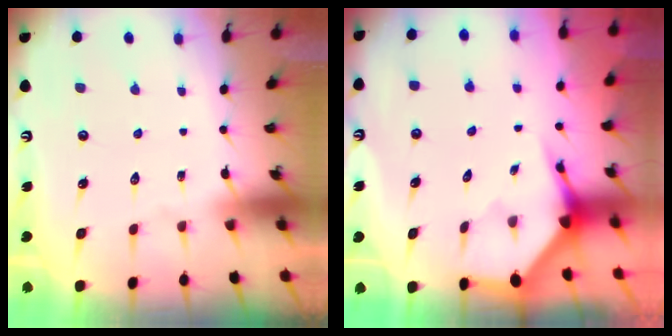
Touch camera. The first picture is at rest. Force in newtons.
{"total": 3.6, "press": 3.6, "slide": 0.1}